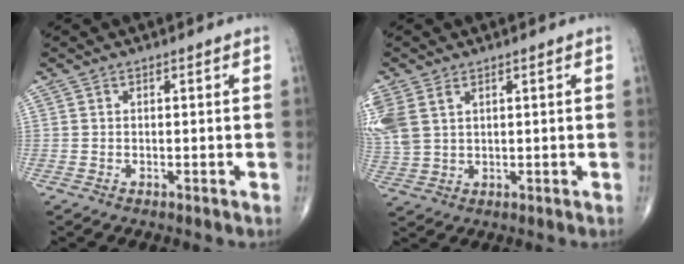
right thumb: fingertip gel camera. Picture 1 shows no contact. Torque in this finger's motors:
{"motor_torque": [0.13, 0.21, 0.79, 0.70, 0.20]}